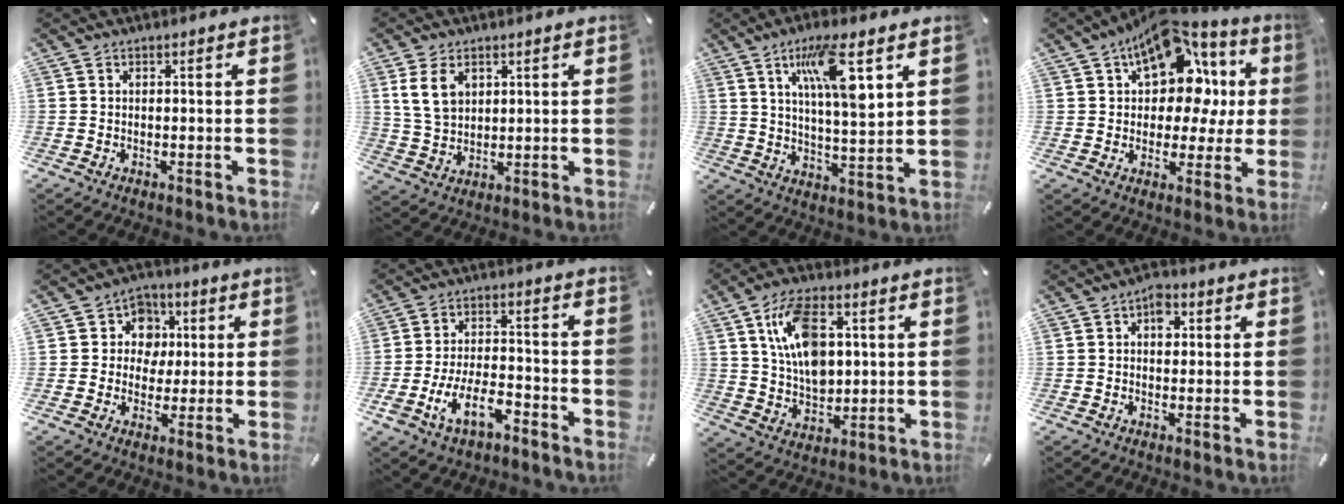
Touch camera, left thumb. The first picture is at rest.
{"total": 7.1, "force": [2.9, 5.2, 3.9], "torque": [-0.087, 0.006, 0.054]}
{"total": 12.3, "force": [6.2, 2.9, 10.2], "torque": [-0.179, -0.014, 0.101]}
{"total": 16.8, "force": [7.1, 10.4, 11.2], "torque": [-0.165, -0.046, 0.125]}
{"total": 8.3, "force": [0.9, 8.0, 1.9], "torque": [-0.020, 0.000, 0.015]}
{"total": 11.6, "force": [-6.0, 5.7, 8.1], "torque": [-0.169, 0.021, -0.112]}
{"total": 13.3, "force": [3.5, 9.3, 8.8], "torque": [-0.153, 0.007, 0.064]}
{"total": 4.3, "force": [1.1, 2.9, 2.9], "torque": [-0.029, -0.003, 0.010]}